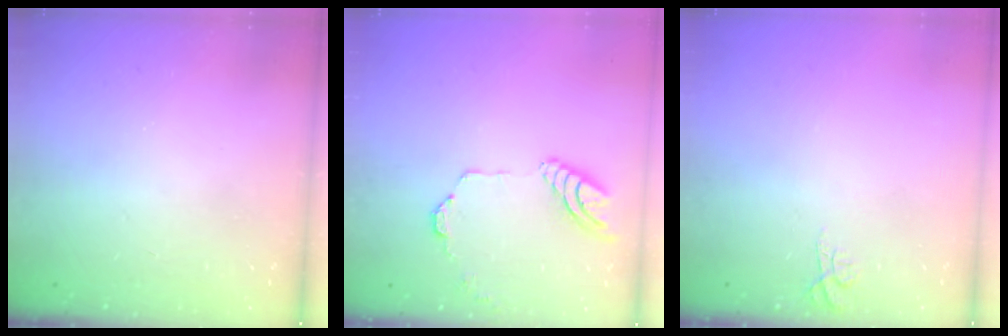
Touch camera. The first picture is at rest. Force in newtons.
{"total": 11.5, "press": 11.4, "slide": 1.6}
{"total": 5.6, "press": 5.6, "slide": 0.4}